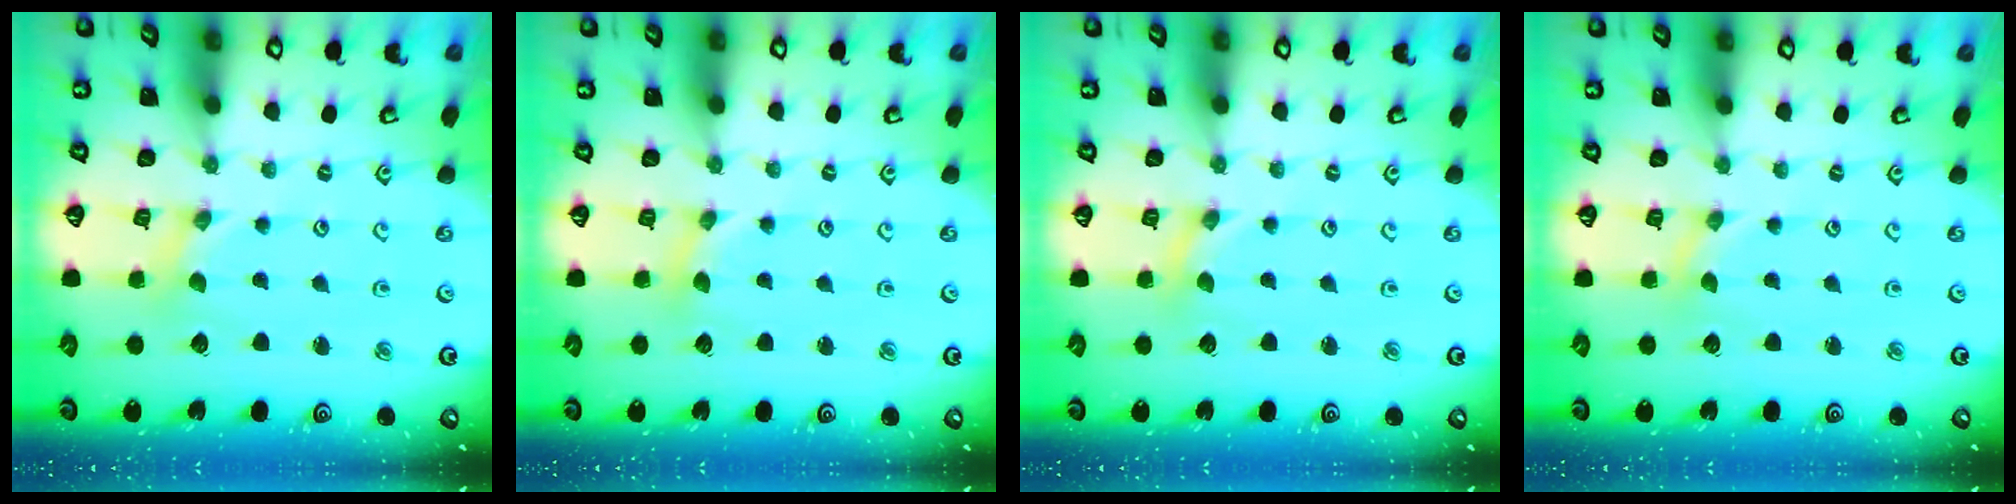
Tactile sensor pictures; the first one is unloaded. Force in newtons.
{"total": 2.9, "press": 2.8, "slide": 0.4}
{"total": 0.0}
{"total": 0.0}